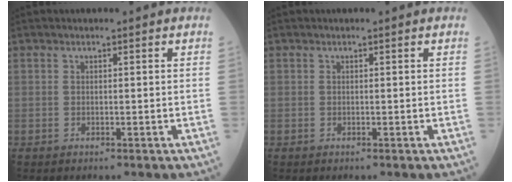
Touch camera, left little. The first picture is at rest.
{"total": 0.0}